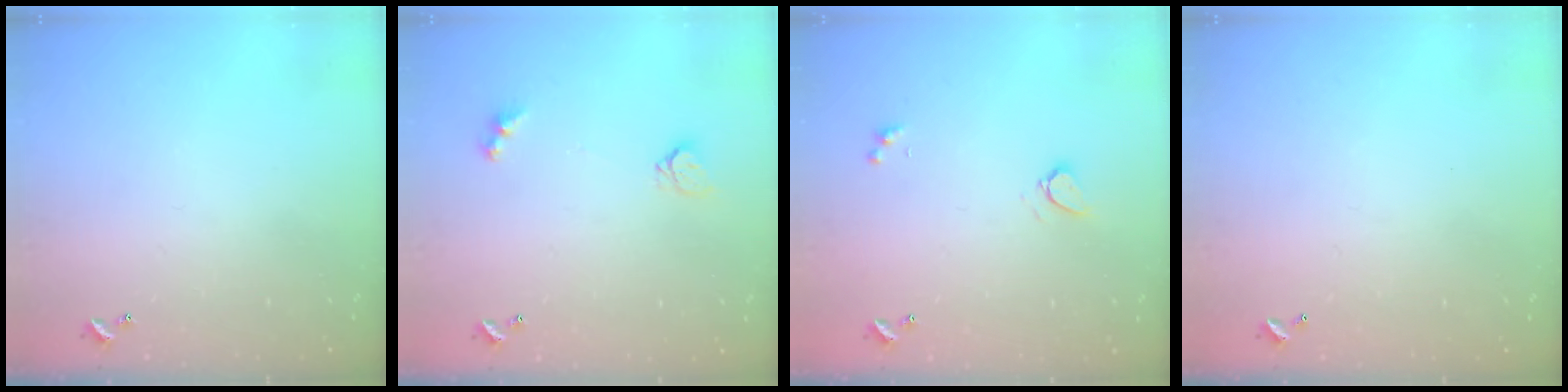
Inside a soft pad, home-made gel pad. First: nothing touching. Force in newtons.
{"total": 4.0, "press": 4.0, "slide": 0.3}
{"total": 1.3, "press": 1.3, "slide": 0.2}
{"total": 2.9, "press": 2.9, "slide": 0.1}